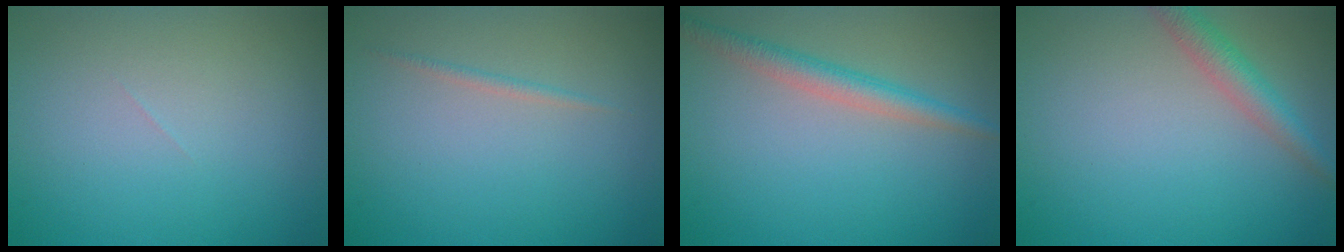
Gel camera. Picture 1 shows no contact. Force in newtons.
{"total": 0.6, "press": 0.6, "slide": 0.0}
{"total": 2.6, "press": 2.6, "slide": 0.0}
{"total": 2.7, "press": 2.7, "slide": 0.1}